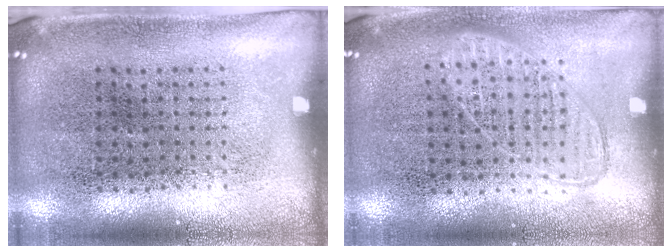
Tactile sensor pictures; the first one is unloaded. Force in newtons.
{"total": 1.0, "press": 0.9, "slide": 0.4}